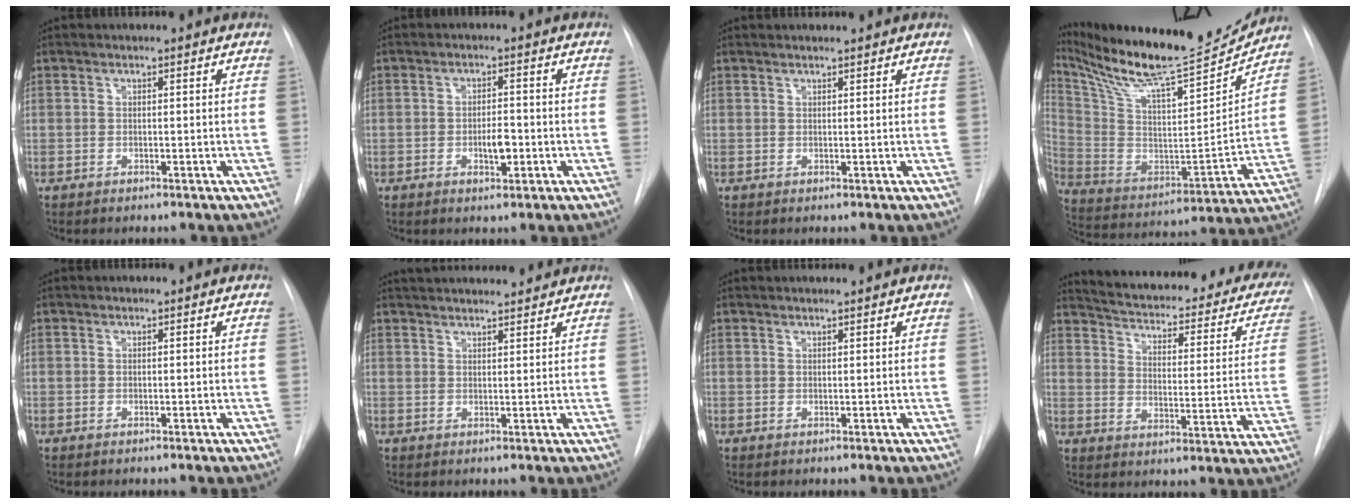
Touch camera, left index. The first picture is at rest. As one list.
[{"total": 3.3, "force": [-1.0, 1.2, 2.9], "torque": [-0.044, 0.003, -0.012]}, {"total": 1.8, "force": [1.8, -0.1, 0.5], "torque": [-0.006, 0.012, 0.028]}, {"total": 24.8, "force": [22.6, 2.4, 9.9], "torque": [-0.192, -0.050, 0.358]}, {"total": 0.0}, {"total": 10.2, "force": [9.5, 1.3, 3.2], "torque": [-0.047, 0.025, 0.131]}, {"total": 2.2, "force": [2.1, 0.0, 0.5], "torque": [-0.007, 0.014, 0.030]}, {"total": 29.5, "force": [25.2, 7.7, 13.2], "torque": [-0.188, -0.051, 0.296]}]